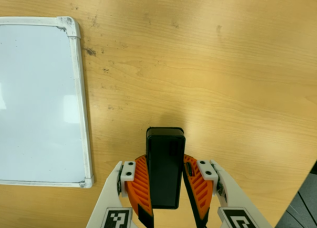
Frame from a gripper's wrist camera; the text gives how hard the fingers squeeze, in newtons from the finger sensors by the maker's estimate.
{"total": 9.6, "left": 7.9, "right": 11.3}